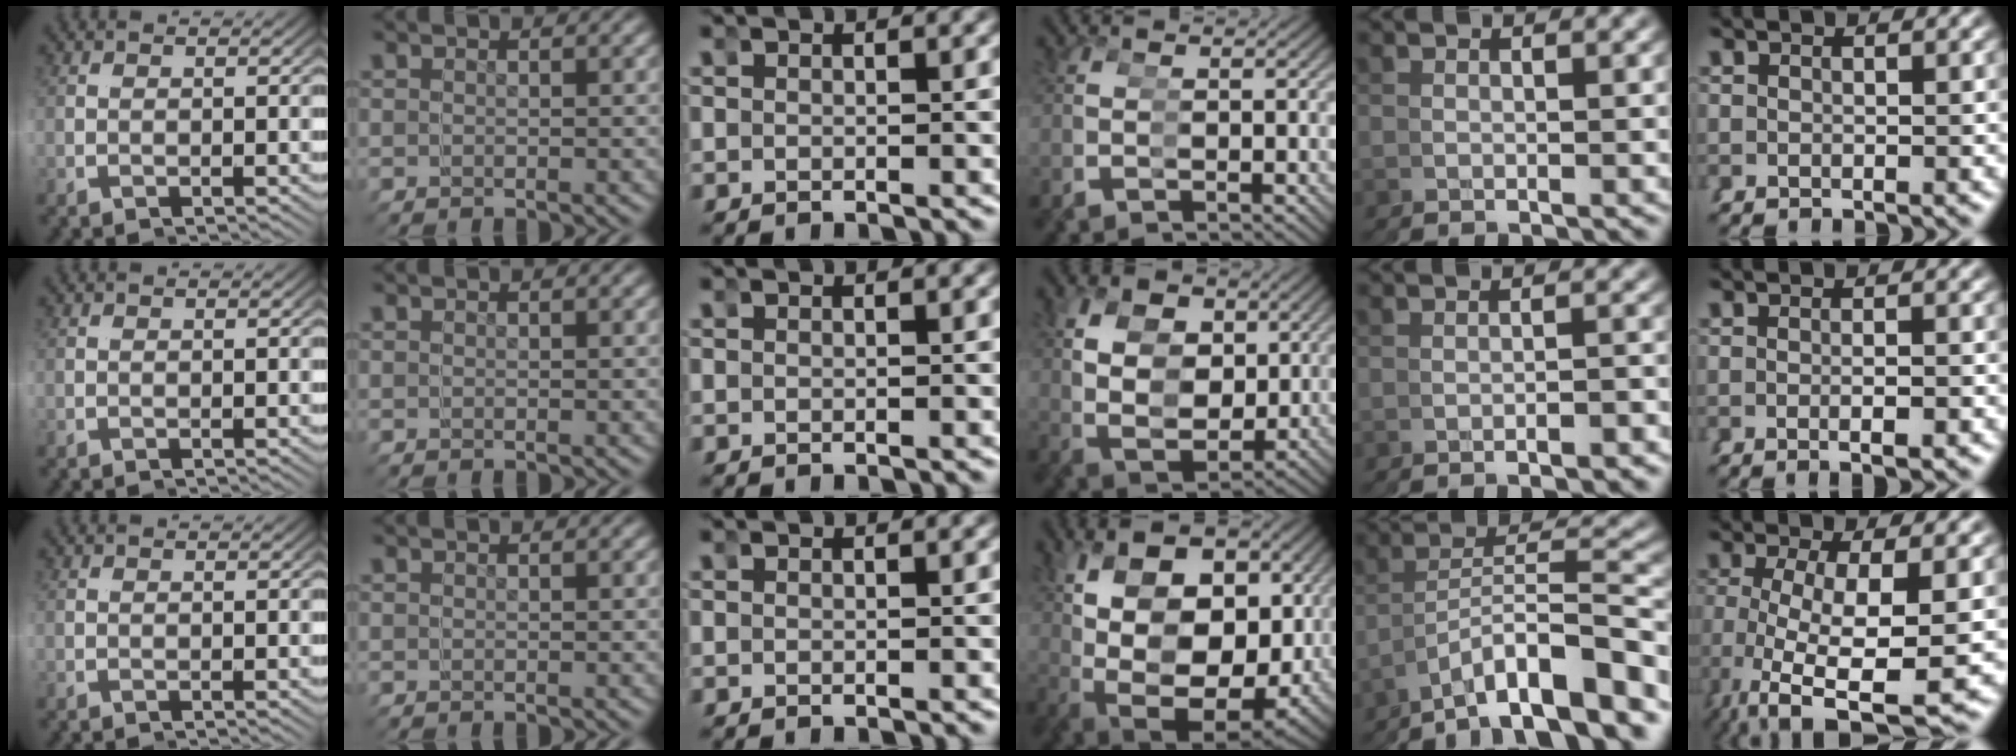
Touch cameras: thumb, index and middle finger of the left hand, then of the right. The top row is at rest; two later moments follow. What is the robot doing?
{"motion": "grasp_and_lifting", "object": "bandage"}